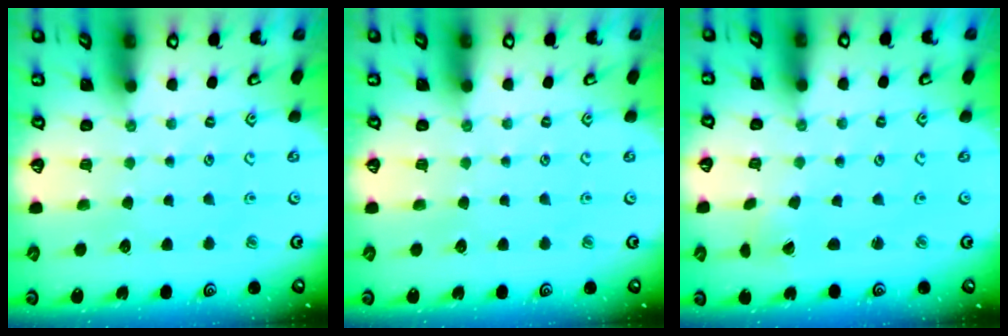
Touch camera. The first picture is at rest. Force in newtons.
{"total": 0.0}
{"total": 0.0}